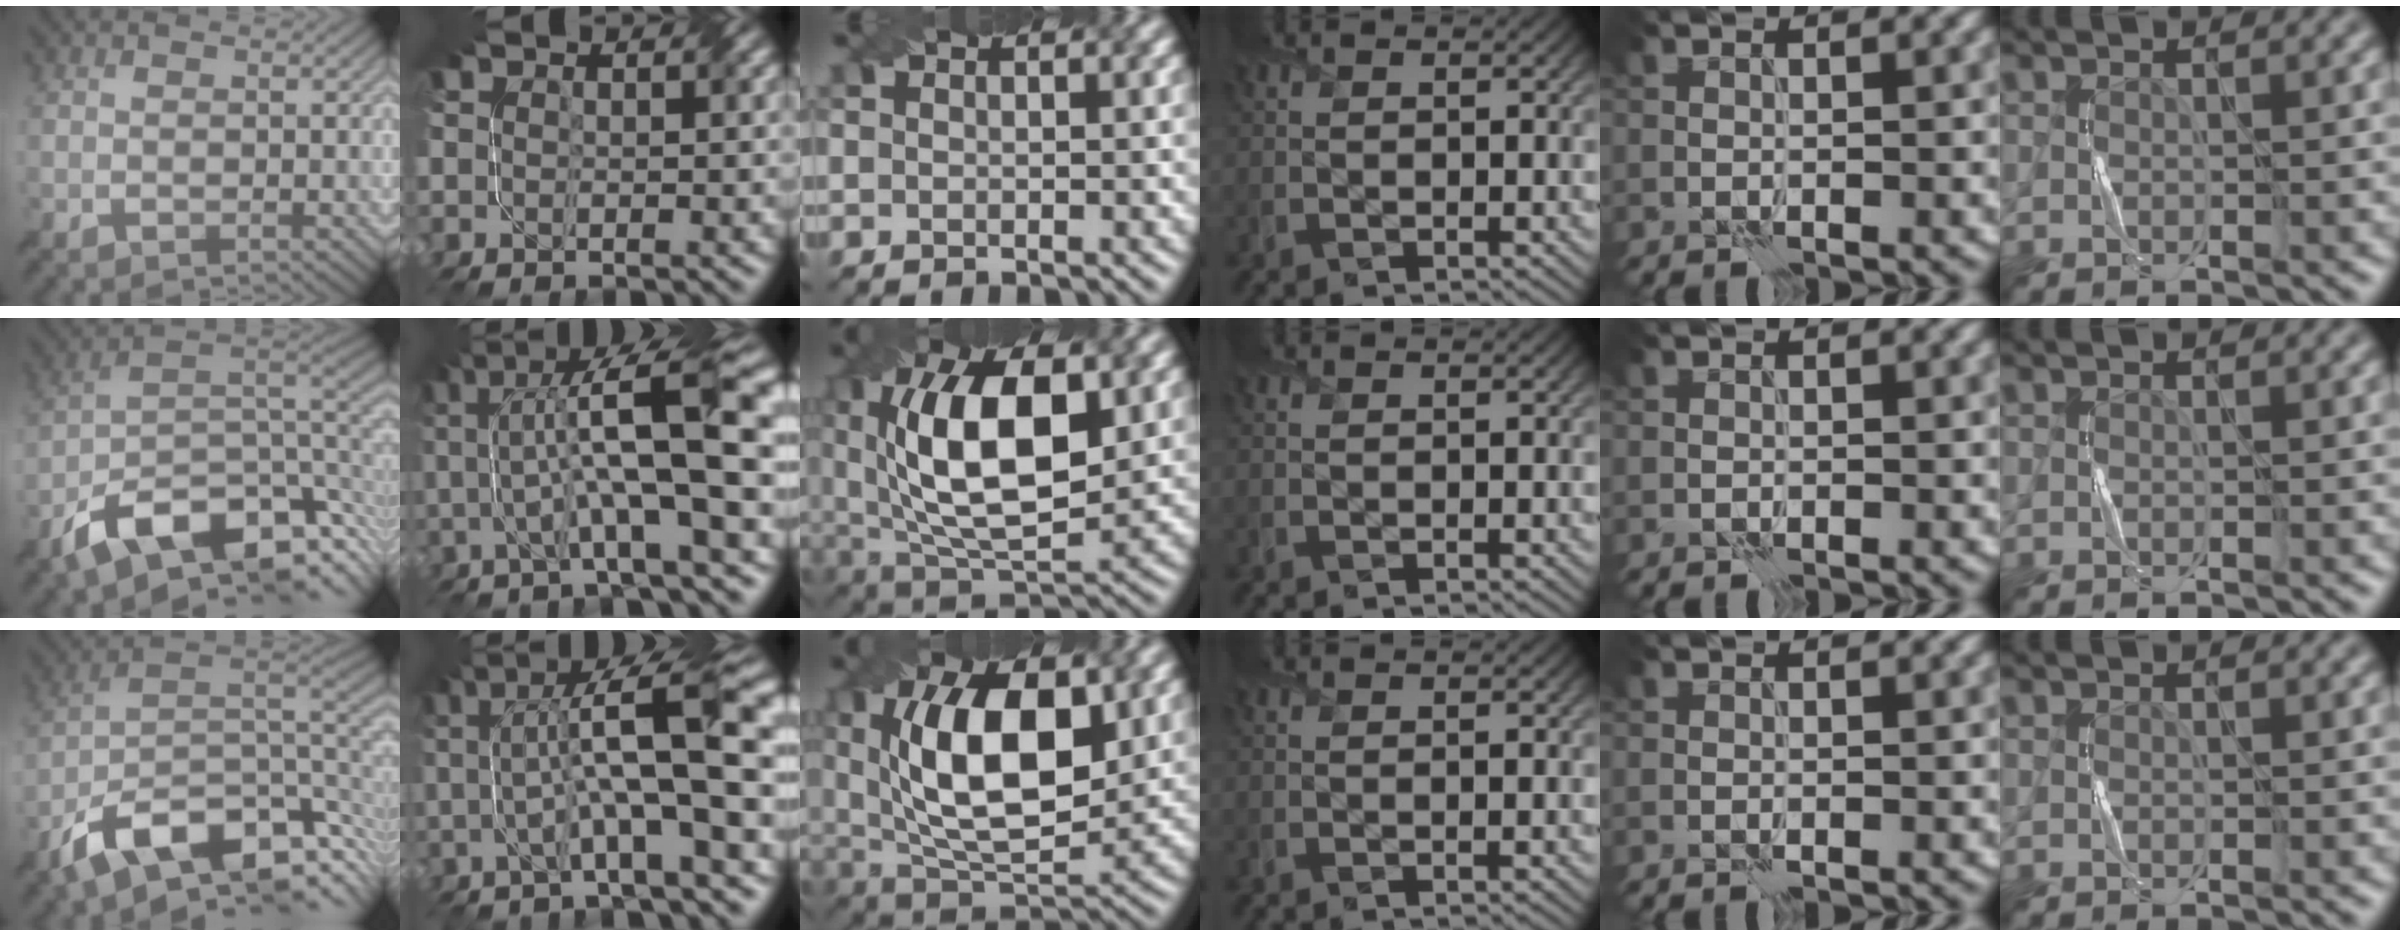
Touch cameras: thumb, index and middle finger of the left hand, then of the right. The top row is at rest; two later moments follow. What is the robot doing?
{"motion": "twist", "object": "screw"}